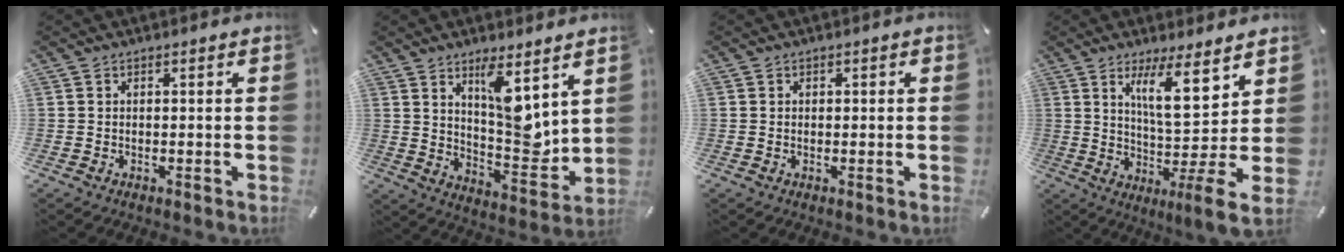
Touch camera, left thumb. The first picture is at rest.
{"total": 11.6, "force": [6.7, 4.4, 8.3], "torque": [-0.099, -0.060, 0.116]}
{"total": 0.7, "force": [0.1, 0.7, 0.1], "torque": [-0.002, 0.006, -0.001]}
{"total": 14.0, "force": [4.8, 0.2, 13.1], "torque": [-0.217, -0.054, 0.065]}